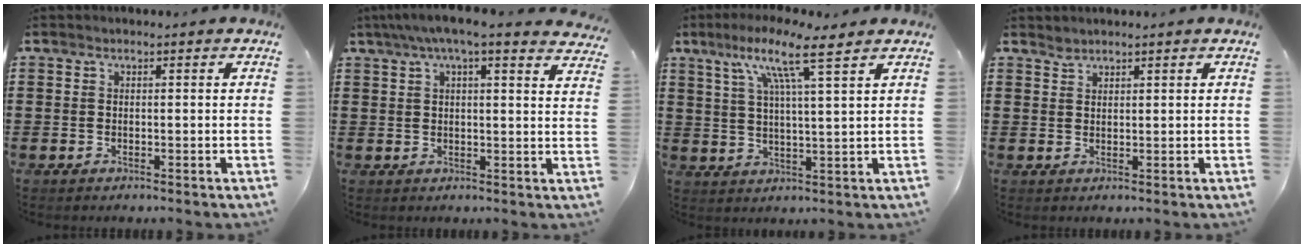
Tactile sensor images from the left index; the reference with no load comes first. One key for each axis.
{"total": 5.3, "fx": 4.3, "fy": 0.2, "fz": 3.2, "tx": -0.075, "ty": -0.010, "tz": 0.073}
{"total": 9.1, "fx": 5.9, "fy": 0.3, "fz": 7.0, "tx": -0.143, "ty": -0.010, "tz": 0.098}
{"total": 1.5, "fx": 1.4, "fy": 0.4, "fz": 0.1, "tx": -0.006, "ty": -0.001, "tz": 0.028}